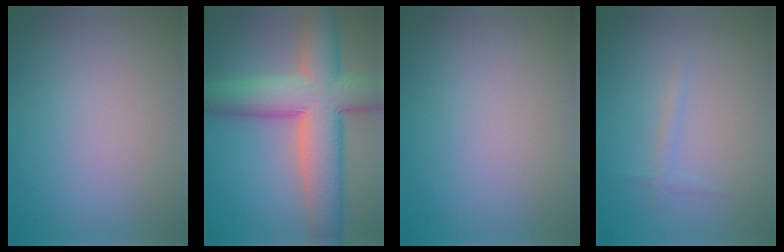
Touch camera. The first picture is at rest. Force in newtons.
{"total": 10.0, "press": 10.0, "slide": 0.5}
{"total": 0.0}
{"total": 0.8, "press": 0.8, "slide": 0.1}